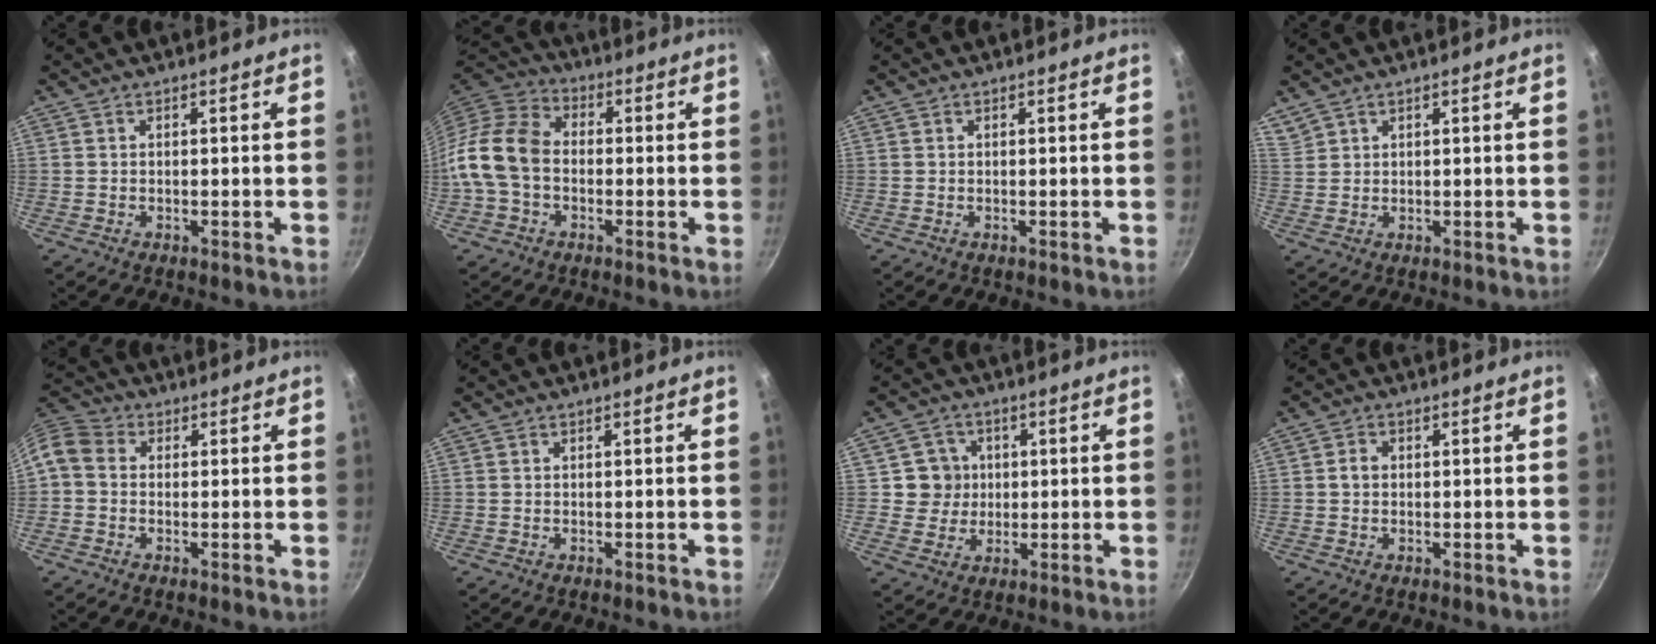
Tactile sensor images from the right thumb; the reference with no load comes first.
{"total": 12.7, "force": [-1.9, 9.2, 8.4], "torque": [-0.144, 0.034, -0.059]}
{"total": 0.0}
{"total": 2.7, "force": [2.3, 1.3, 0.4], "torque": [0.000, 0.005, 0.051]}
{"total": 7.0, "force": [-0.3, 5.7, 4.0], "torque": [-0.089, 0.028, -0.023]}
{"total": 0.0}
{"total": 6.2, "force": [0.8, 6.0, 1.1], "torque": [0.023, 0.005, 0.009]}
{"total": 2.0, "force": [0.1, 1.6, 1.1], "torque": [-0.016, 0.007, -0.001]}